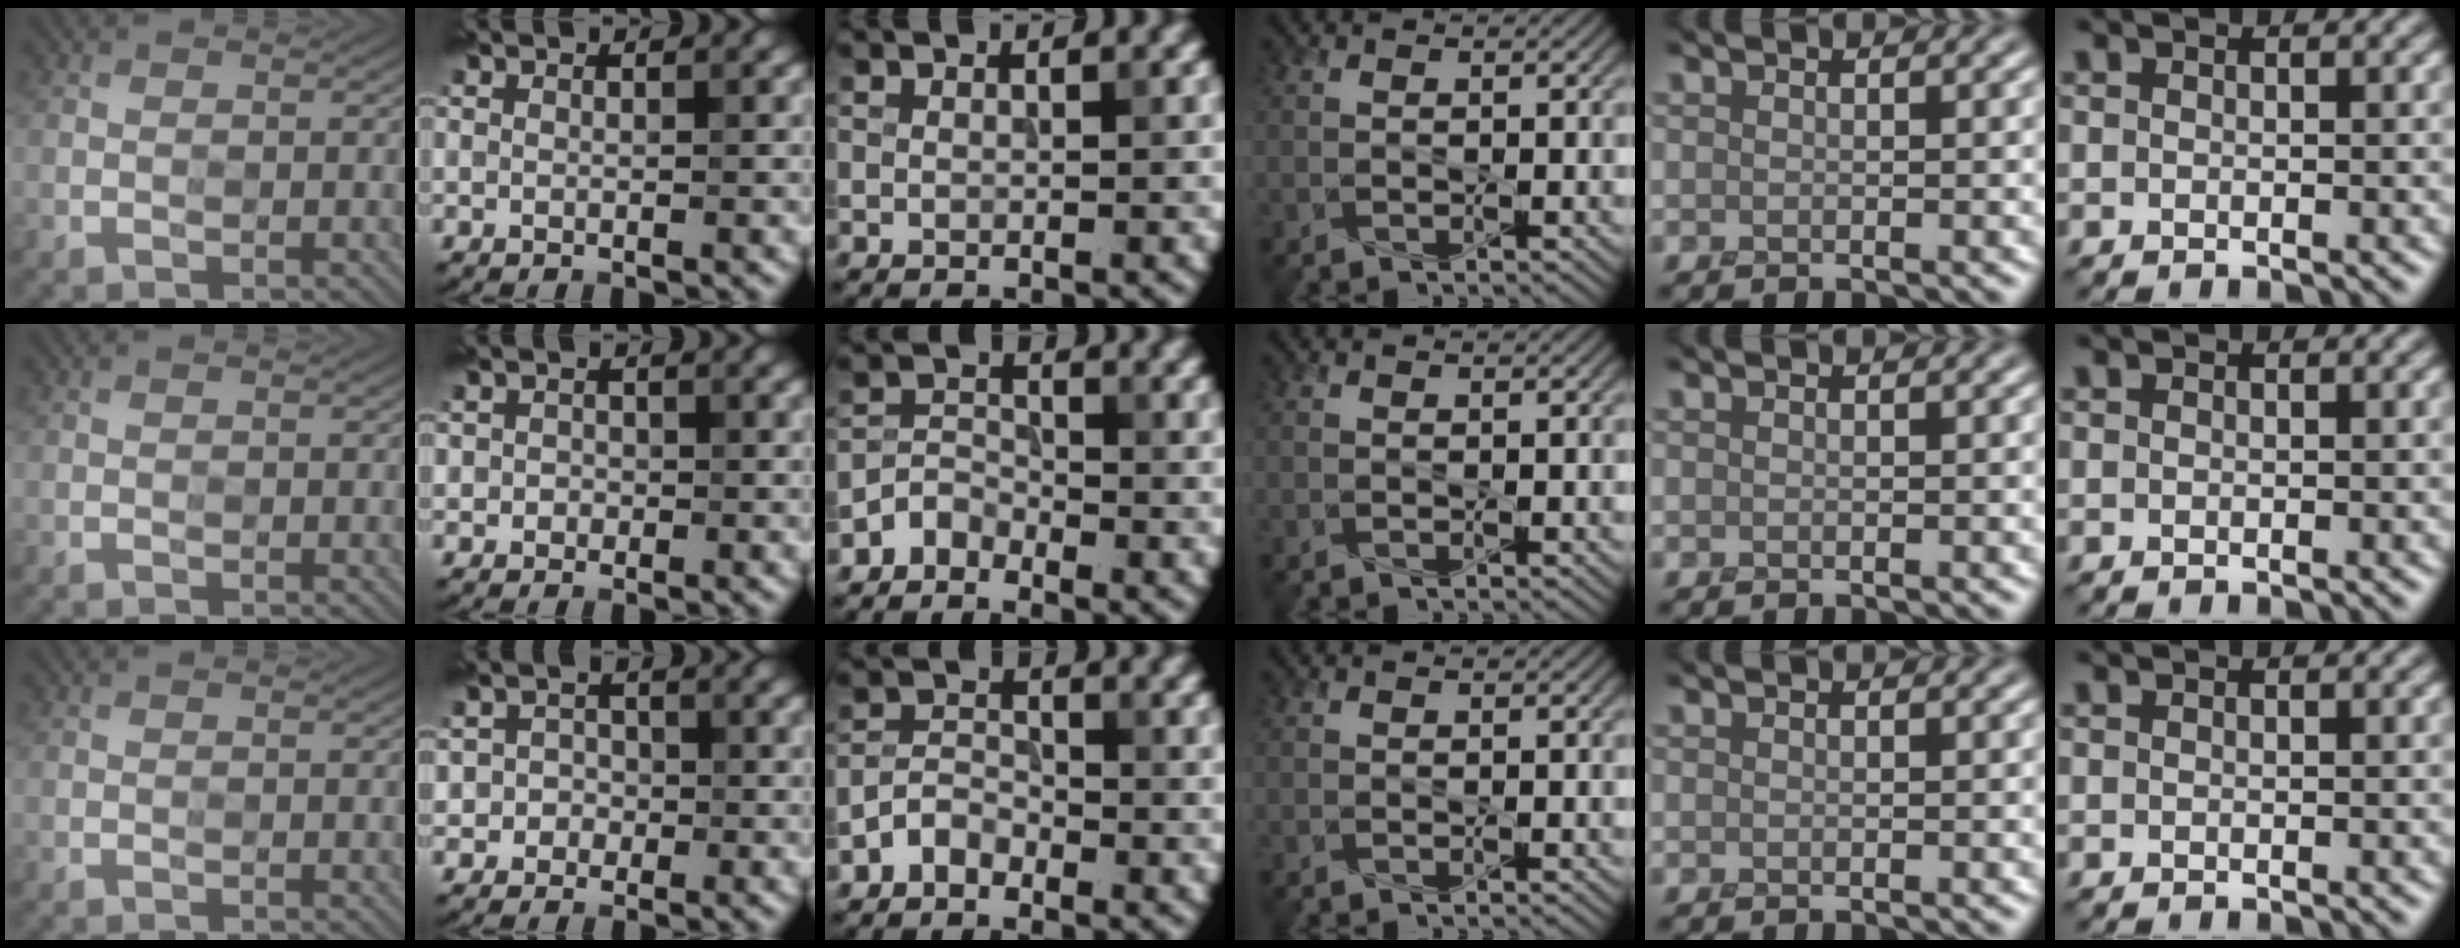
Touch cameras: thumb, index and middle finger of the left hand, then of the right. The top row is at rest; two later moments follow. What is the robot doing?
{"motion": "press", "object": "gel pad"}